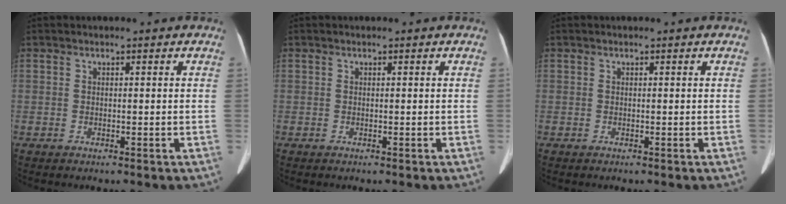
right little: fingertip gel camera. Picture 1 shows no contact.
{"total": 0.0}
{"total": 0.0}